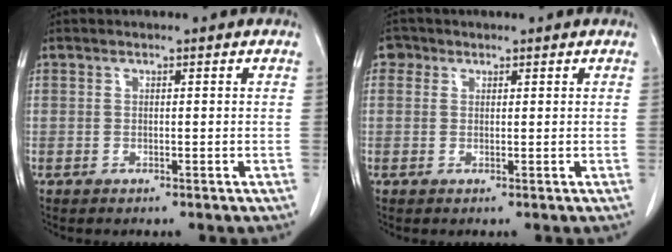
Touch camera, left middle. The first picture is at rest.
{"total": 1.5, "force": [0.7, 1.3, 0.1], "torque": [0.005, 0.004, 0.006]}